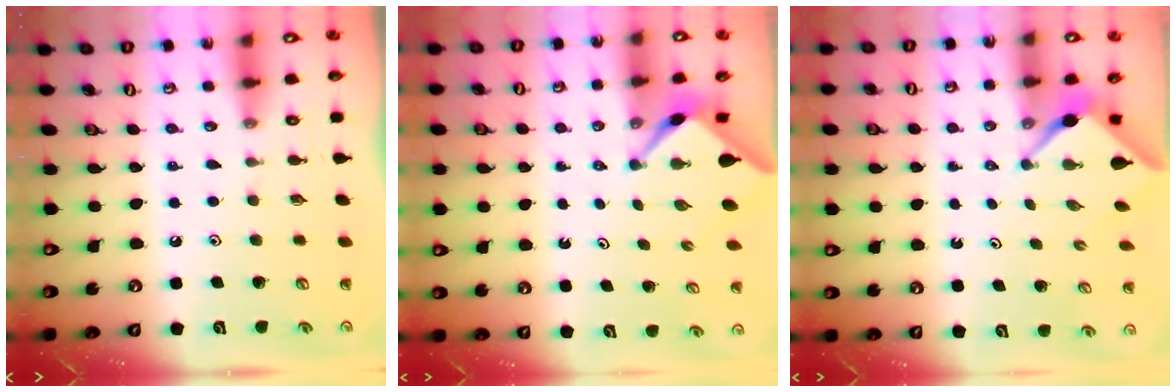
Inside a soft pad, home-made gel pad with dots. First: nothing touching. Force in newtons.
{"total": 2.5, "press": 2.5, "slide": 0.3}
{"total": 2.5, "press": 2.5, "slide": 0.3}